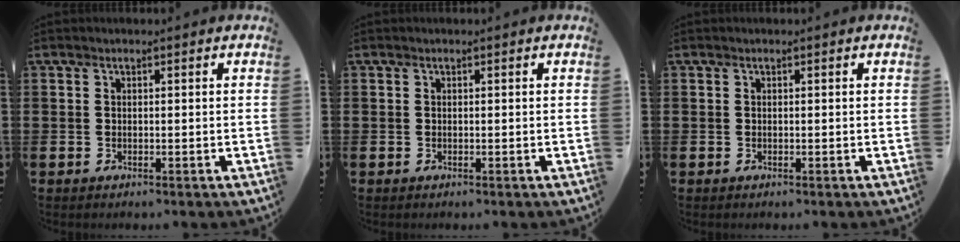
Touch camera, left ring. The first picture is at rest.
{"total": 0.0}
{"total": 0.0}